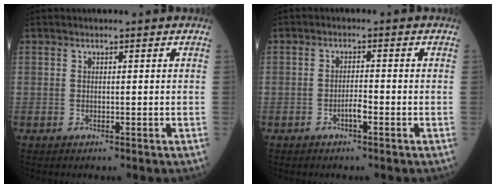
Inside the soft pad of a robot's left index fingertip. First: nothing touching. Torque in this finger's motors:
{"motor_torque": [0.39, 0.25, 0.02, 0.00]}